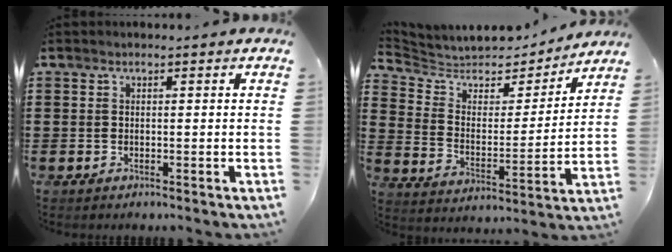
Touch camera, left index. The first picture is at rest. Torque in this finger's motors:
{"motor_torque": [0.16, 0.11, 0.19, 0.03]}